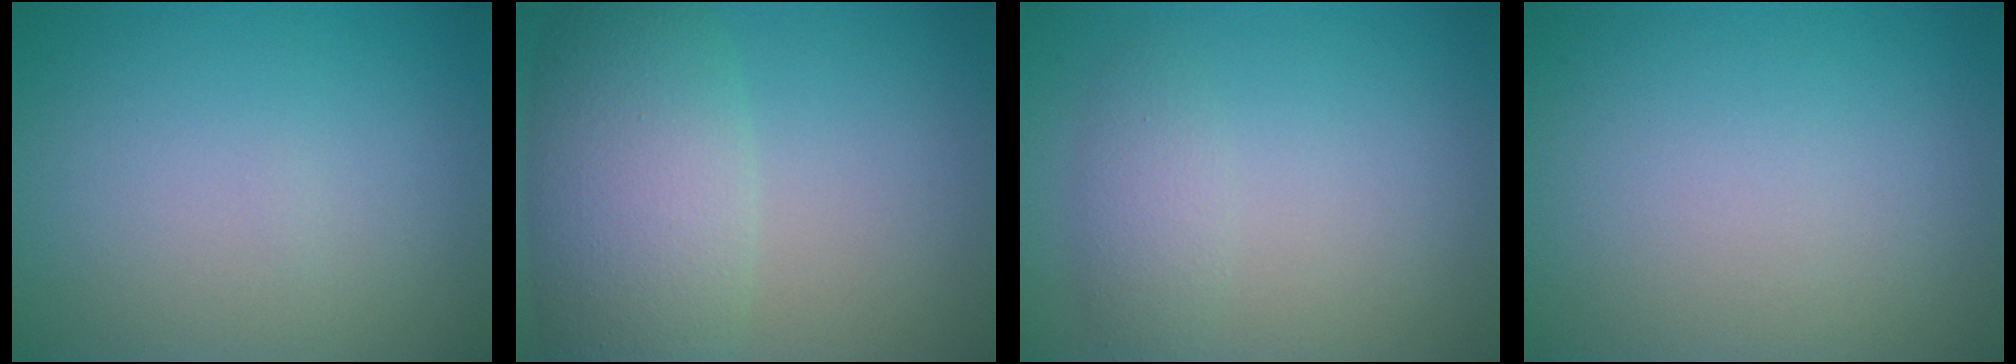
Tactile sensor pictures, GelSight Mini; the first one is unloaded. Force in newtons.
{"total": 7.2, "press": 7.2, "slide": 0.4}
{"total": 2.0, "press": 2.0, "slide": 0.1}
{"total": 0.0}